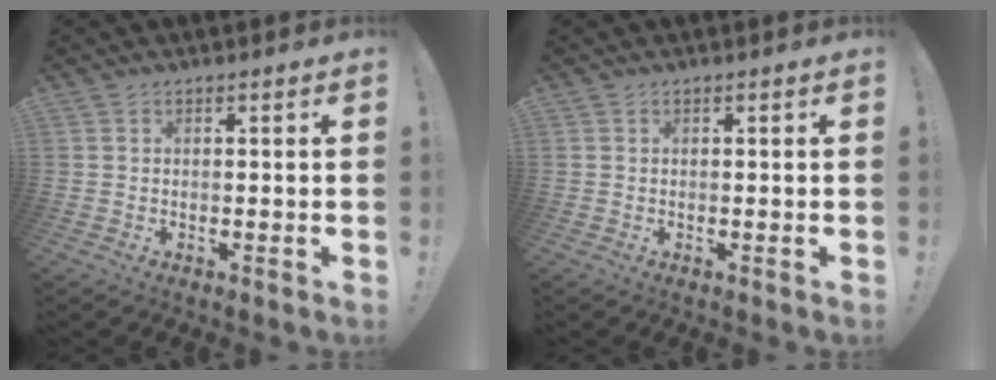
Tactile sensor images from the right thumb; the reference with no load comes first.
{"total": 0.0}